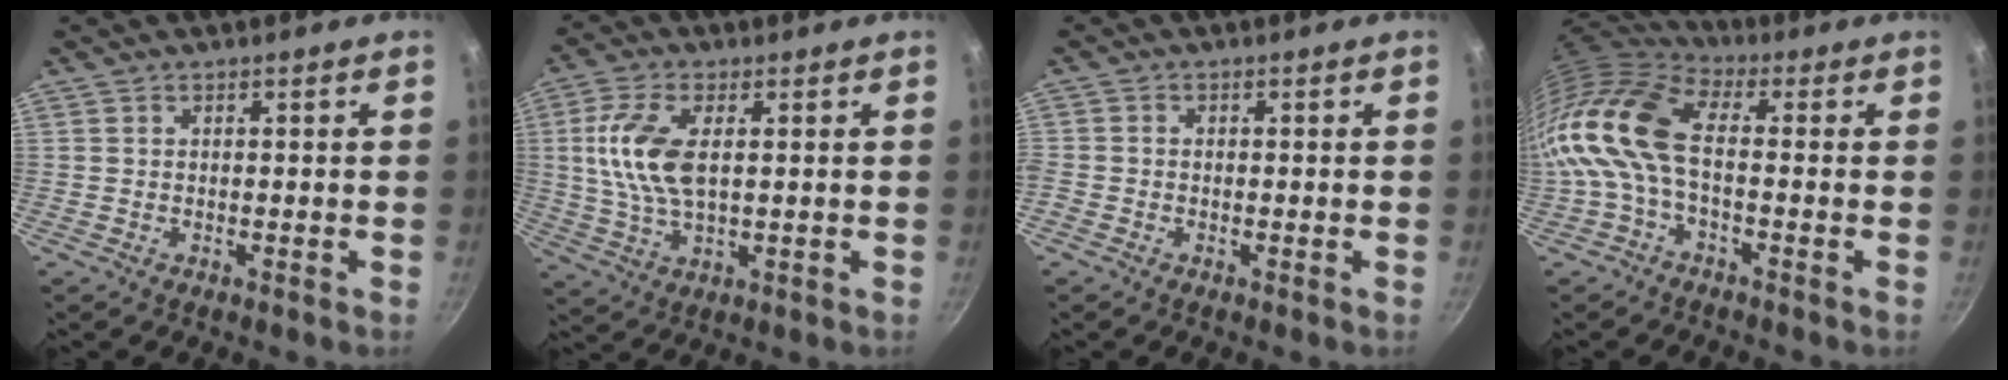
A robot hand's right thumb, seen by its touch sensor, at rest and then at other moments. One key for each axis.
{"total": 11.0, "fx": 1.8, "fy": 5.4, "fz": 9.4, "tx": -0.190, "ty": 0.002, "tz": 0.035}
{"total": 1.3, "fx": -0.6, "fy": 1.0, "fz": 0.5, "tx": -0.013, "ty": 0.003, "tz": -0.016}
{"total": 14.0, "fx": -0.7, "fy": 7.2, "fz": 12.0, "tx": -0.245, "ty": 0.021, "tz": -0.031}